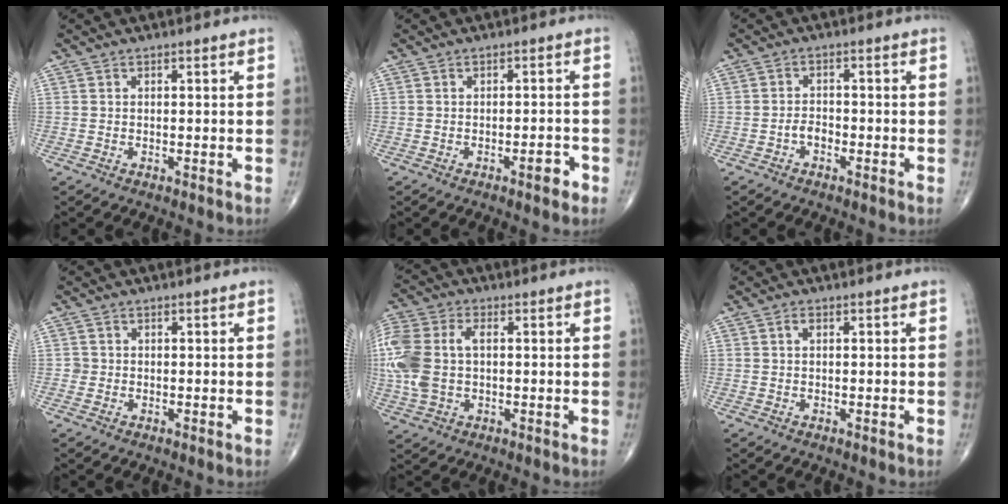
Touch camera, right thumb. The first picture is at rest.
{"total": 2.9, "force": [-1.5, 0.9, 2.3], "torque": [-0.028, 0.006, -0.022]}
{"total": 2.1, "force": [-1.1, 1.3, 1.2], "torque": [-0.016, 0.009, -0.025]}
{"total": 1.0, "force": [-0.2, 1.0, 0.0], "torque": [0.005, 0.005, -0.005]}
{"total": 14.4, "force": [0.5, 9.2, 11.0], "torque": [-0.286, 0.016, 0.010]}
{"total": 1.1, "force": [0.3, 0.6, 0.9], "torque": [-0.015, 0.002, 0.004]}